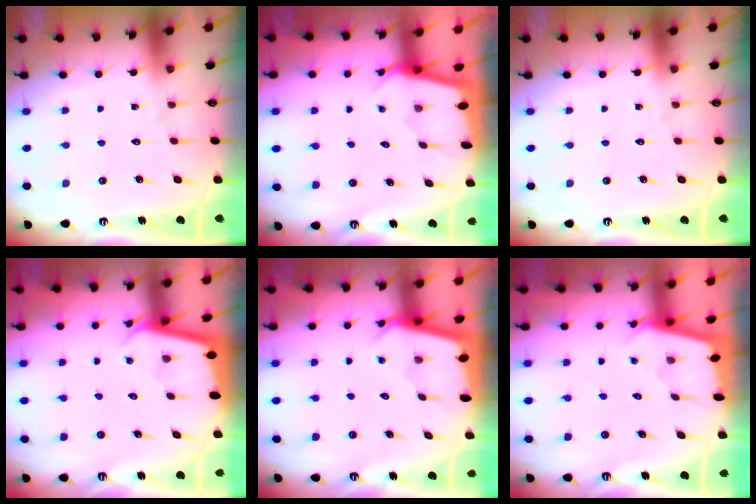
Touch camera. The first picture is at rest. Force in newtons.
{"total": 1.7, "press": 1.6, "slide": 0.2}
{"total": 0.0}
{"total": 2.5, "press": 2.5, "slide": 0.1}
{"total": 2.5, "press": 2.5, "slide": 0.3}
{"total": 1.8, "press": 1.8, "slide": 0.2}